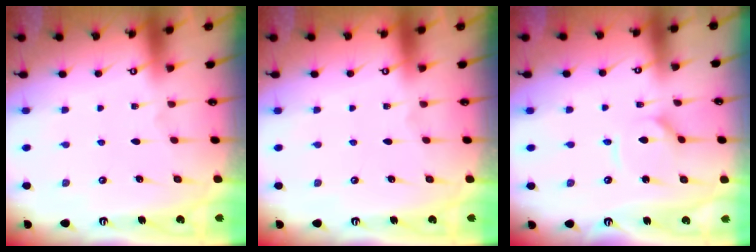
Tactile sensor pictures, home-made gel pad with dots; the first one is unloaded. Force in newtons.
{"total": 0.0}
{"total": 3.2, "press": 3.2, "slide": 0.4}